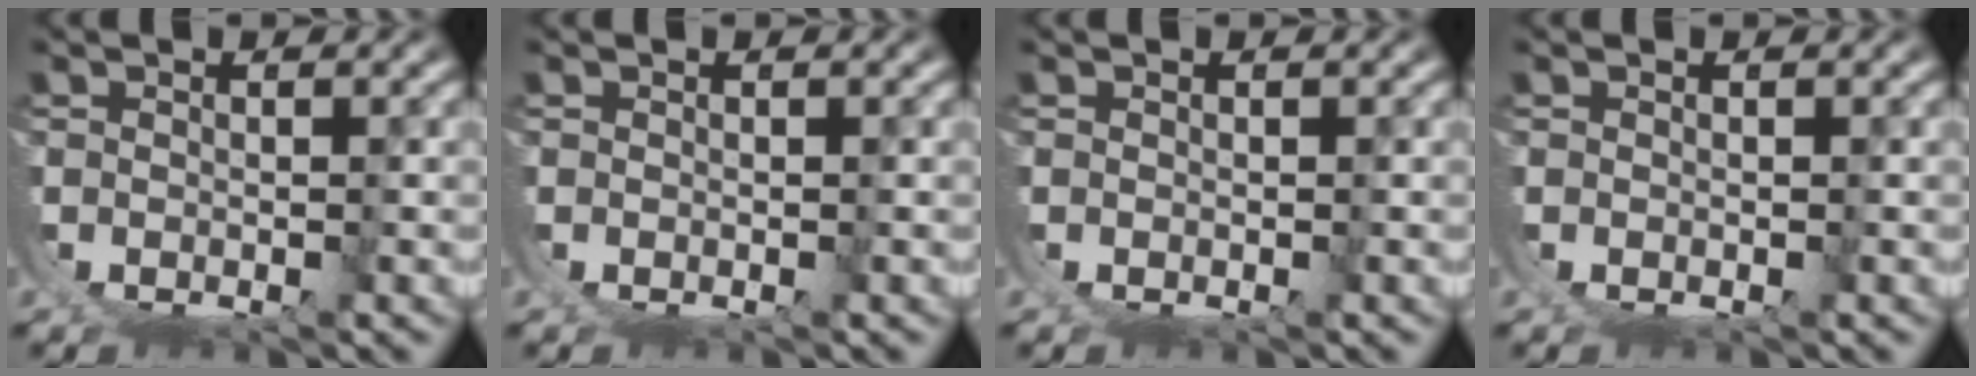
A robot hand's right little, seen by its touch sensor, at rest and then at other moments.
{"total": 0.0}
{"total": 0.0}
{"total": 0.0}